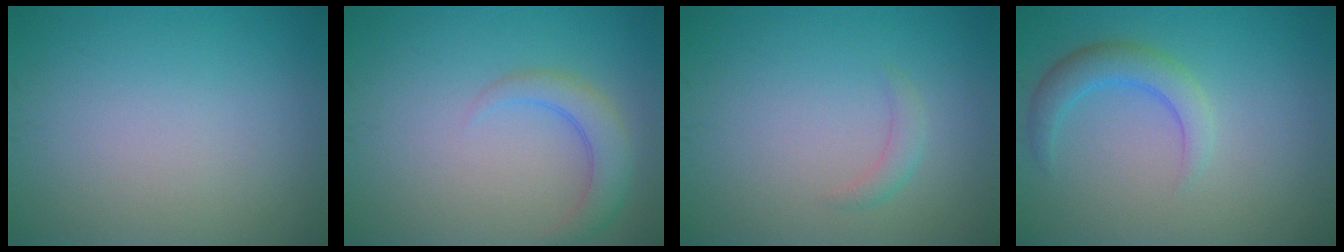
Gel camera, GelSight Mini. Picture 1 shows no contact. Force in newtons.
{"total": 2.8, "press": 2.8, "slide": 0.3}
{"total": 1.2, "press": 1.2, "slide": 0.1}
{"total": 3.0, "press": 3.0, "slide": 0.2}